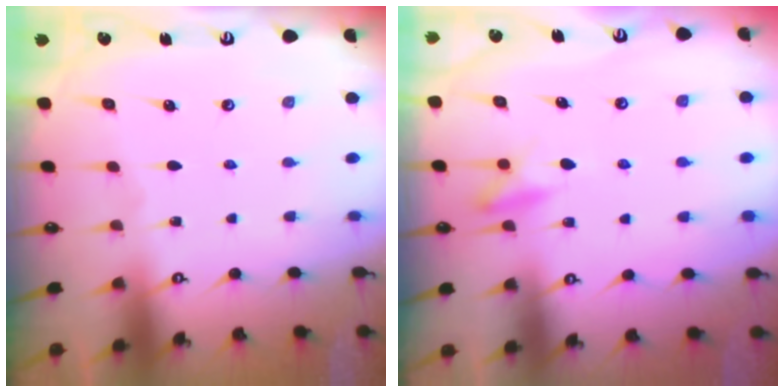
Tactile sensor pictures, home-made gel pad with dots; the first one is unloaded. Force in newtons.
{"total": 9.1, "press": 9.0, "slide": 1.4}